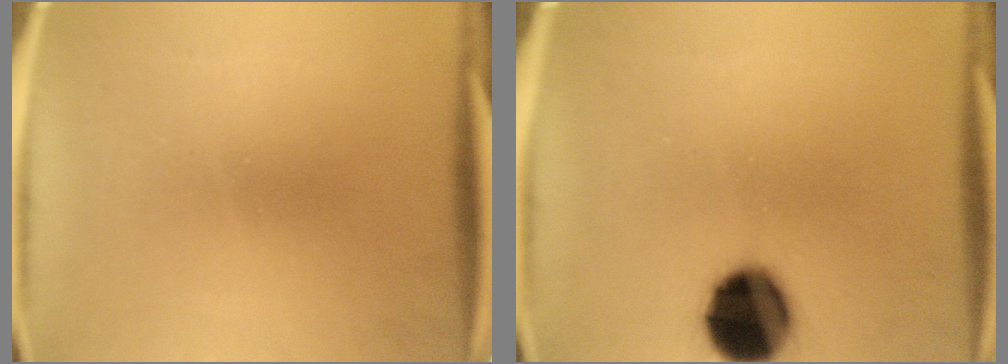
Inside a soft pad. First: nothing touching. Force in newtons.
{"total": 16.1}